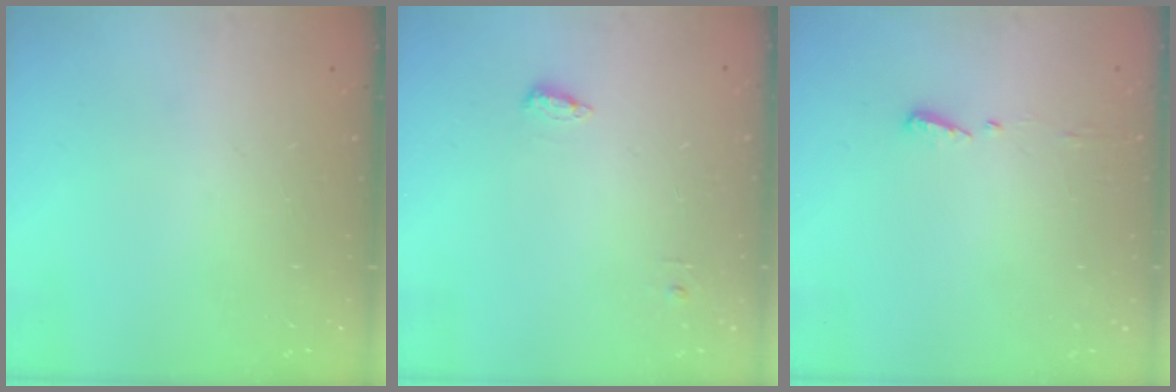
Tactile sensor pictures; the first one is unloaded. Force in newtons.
{"total": 4.9, "press": 4.8, "slide": 1.0}
{"total": 4.0, "press": 3.9, "slide": 0.5}